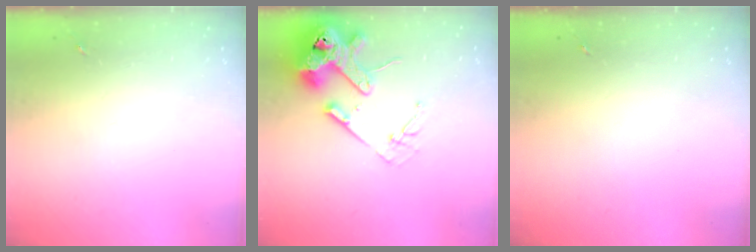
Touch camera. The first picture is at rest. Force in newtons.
{"total": 18.8, "press": 18.7, "slide": 2.4}
{"total": 0.0}